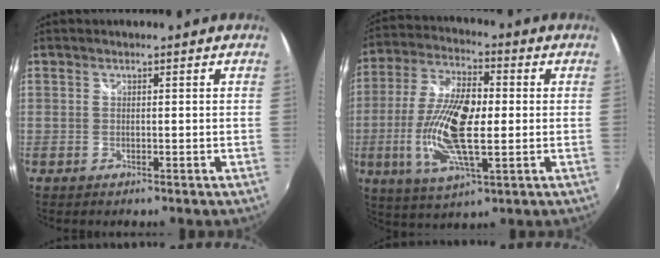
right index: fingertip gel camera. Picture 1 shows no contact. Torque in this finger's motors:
{"motor_torque": [1.23, 0.91, 0.79, 0.19]}